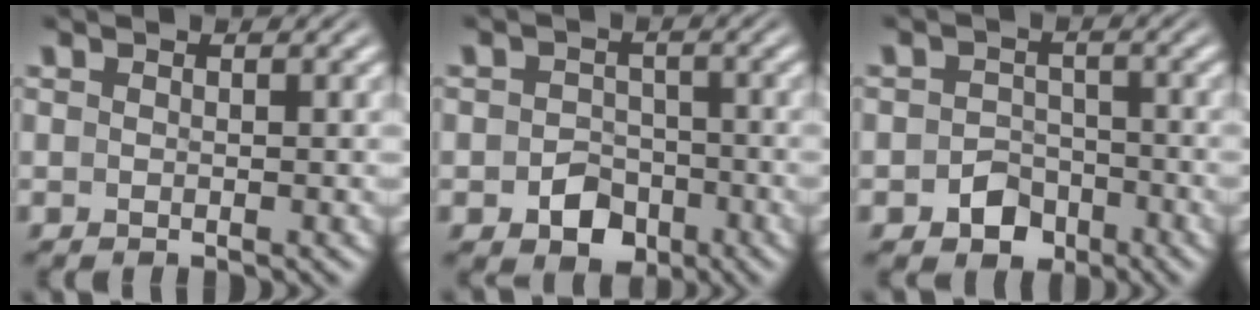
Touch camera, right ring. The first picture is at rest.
{"total": 4.2, "force": [-2.5, 3.2, 1.2], "torque": [0.000, -0.015, -0.036]}
{"total": 4.1, "force": [-2.7, 3.1, 0.7], "torque": [-0.005, -0.016, -0.040]}